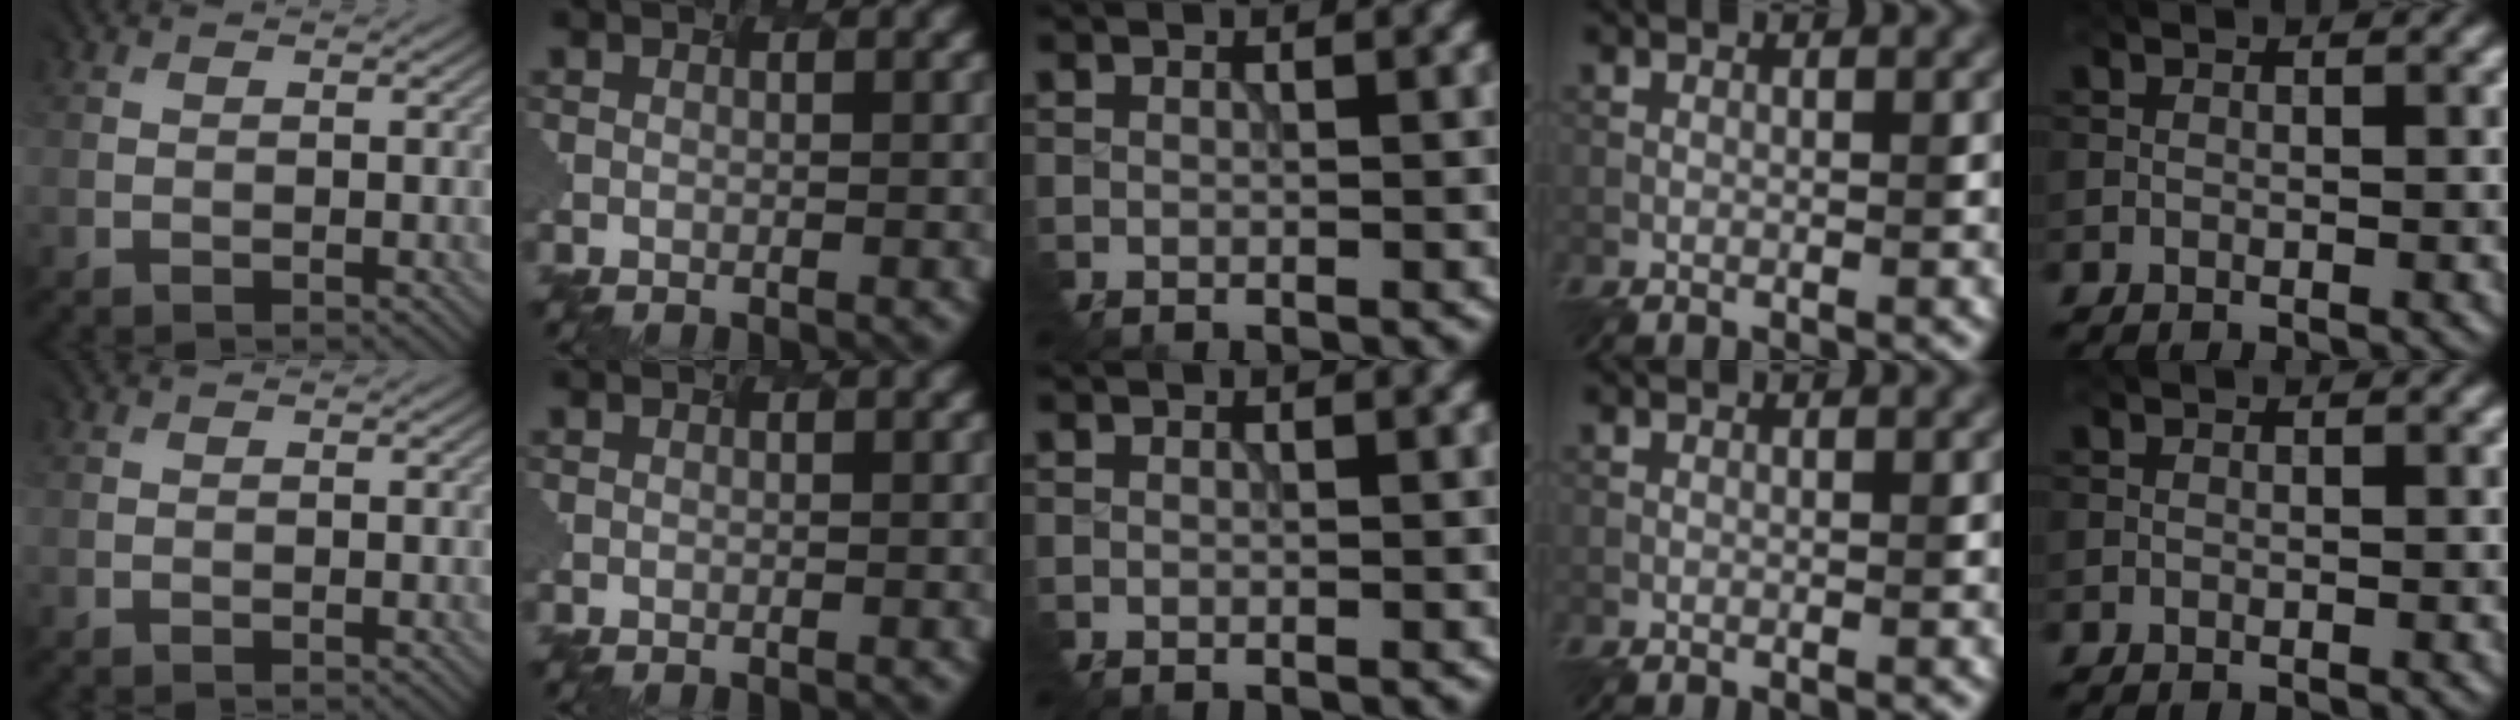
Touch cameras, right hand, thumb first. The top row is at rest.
{}